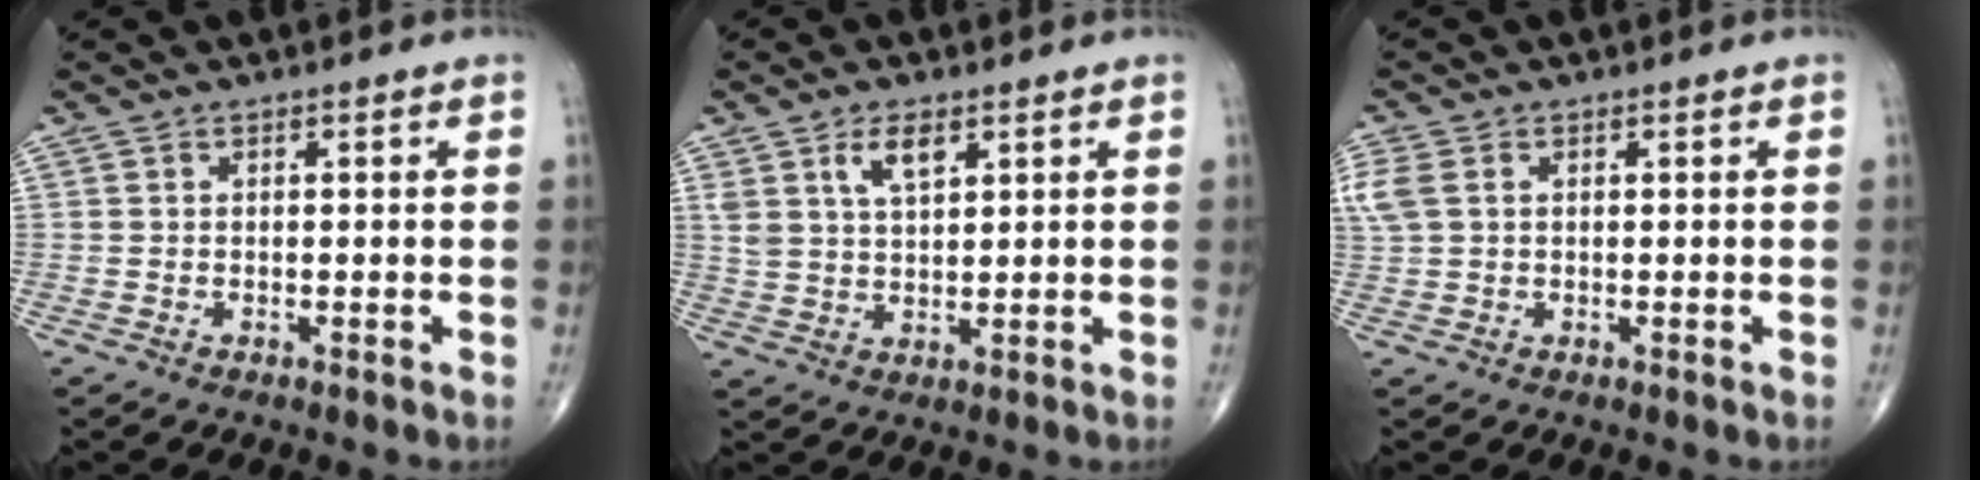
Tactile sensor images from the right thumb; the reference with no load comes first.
{"total": 5.6, "force": [3.1, 2.6, 4.0], "torque": [-0.067, -0.016, 0.061]}
{"total": 4.7, "force": [1.1, 3.2, 3.2], "torque": [-0.101, 0.014, 0.027]}